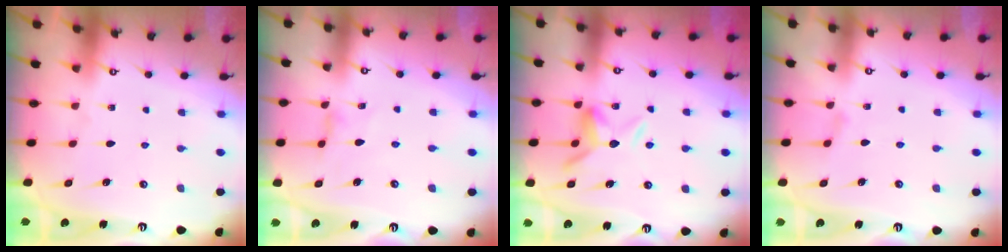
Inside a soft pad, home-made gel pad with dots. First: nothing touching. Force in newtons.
{"total": 1.4, "press": 1.4, "slide": 0.4}
{"total": 8.4, "press": 8.4, "slide": 1.0}
{"total": 1.2, "press": 1.1, "slide": 0.3}